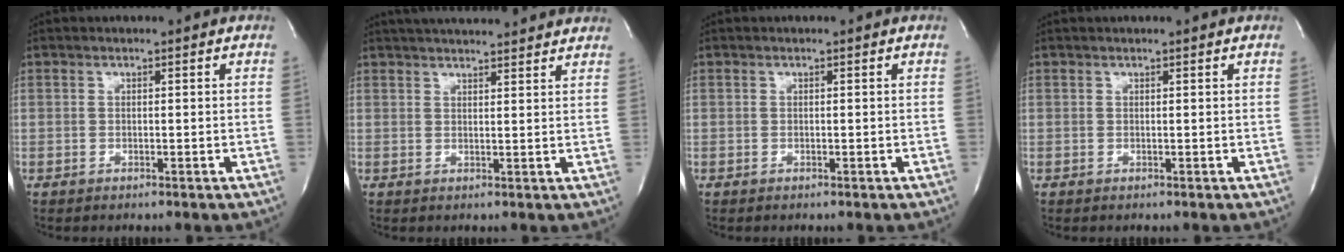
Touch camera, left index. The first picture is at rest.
{"total": 14.1, "force": [12.9, 1.8, 5.4], "torque": [-0.084, 0.038, 0.169]}
{"total": 0.0}
{"total": 0.9, "force": [0.9, -0.1, 0.3], "torque": [-0.007, 0.007, 0.012]}